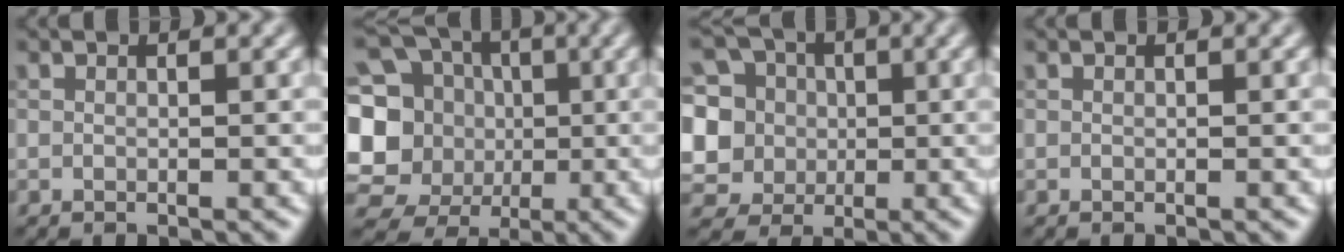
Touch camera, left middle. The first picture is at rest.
{"total": 12.3, "force": [0.3, 11.0, 5.4], "torque": [-0.160, 0.033, -0.012]}
{"total": 10.9, "force": [1.4, 10.0, 4.1], "torque": [-0.120, 0.031, 0.014]}
{"total": 0.0}